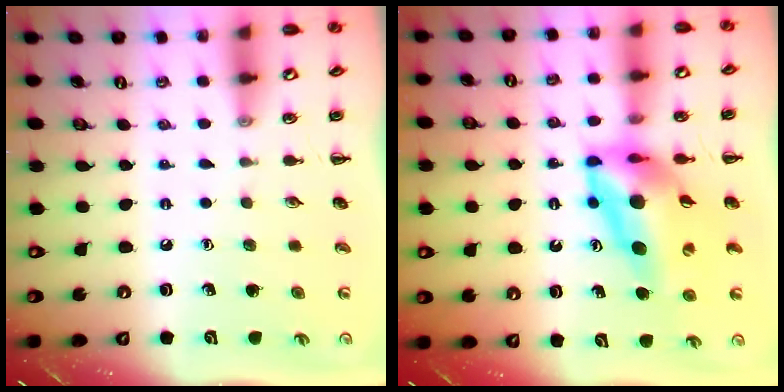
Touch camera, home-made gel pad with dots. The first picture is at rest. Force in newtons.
{"total": 13.2, "press": 12.6, "slide": 4.2}